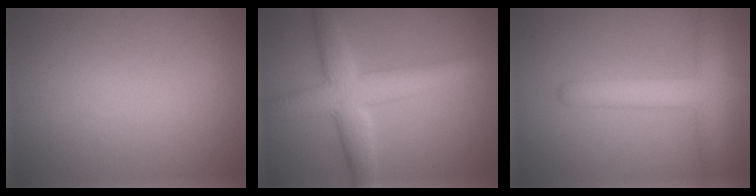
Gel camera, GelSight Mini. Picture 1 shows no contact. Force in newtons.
{"total": 6.2, "press": 6.2, "slide": 0.1}
{"total": 5.5, "press": 5.5, "slide": 0.4}